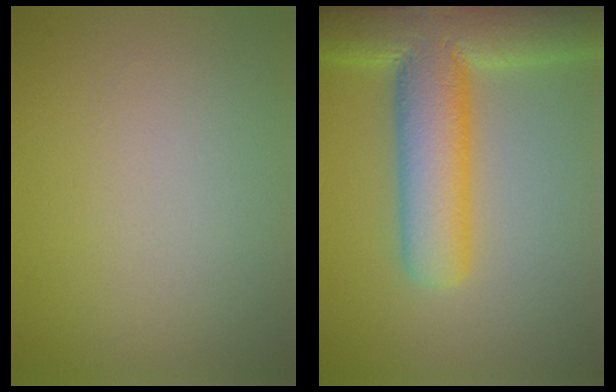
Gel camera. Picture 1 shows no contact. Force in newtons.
{"total": 11.5, "press": 11.4, "slide": 0.7}